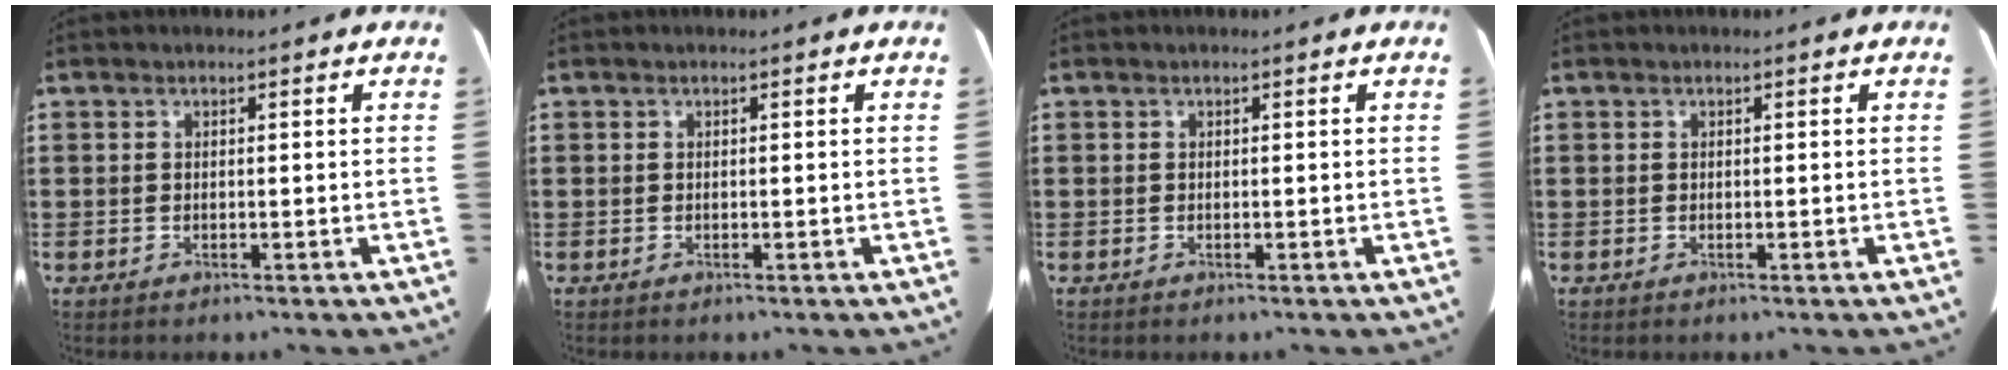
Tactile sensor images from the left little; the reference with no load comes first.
{"total": 0.0}
{"total": 0.0}
{"total": 0.0}